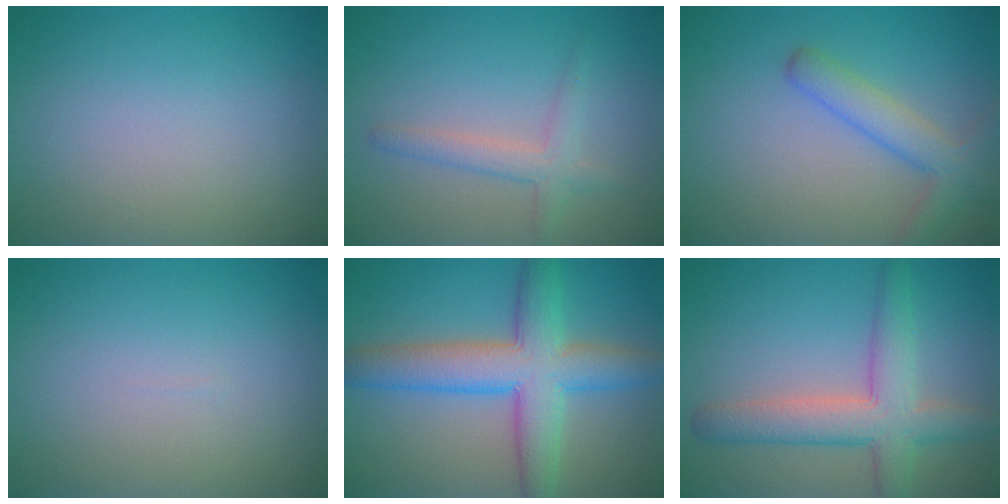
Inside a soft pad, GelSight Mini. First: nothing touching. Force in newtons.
{"total": 1.7, "press": 1.7, "slide": 0.2}
{"total": 3.6, "press": 3.6, "slide": 0.1}
{"total": 0.0}
{"total": 7.6, "press": 7.6, "slide": 0.1}
{"total": 5.6, "press": 5.6, "slide": 0.2}